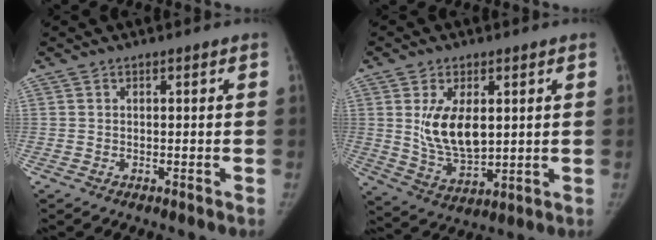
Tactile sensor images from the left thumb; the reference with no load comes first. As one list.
[{"total": 10.9, "force": [2.2, 6.1, 8.8], "torque": [-0.141, -0.022, 0.056]}]